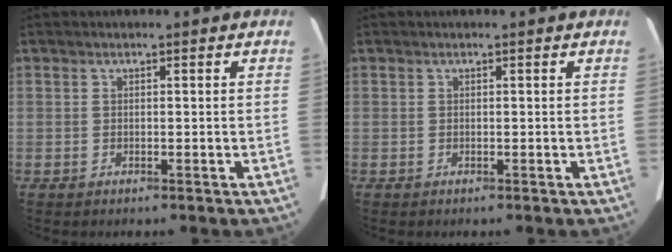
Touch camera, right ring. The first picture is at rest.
{"total": 0.0}